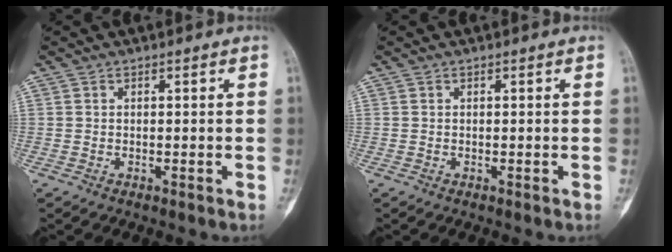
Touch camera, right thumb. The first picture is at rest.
{"total": 0.0}